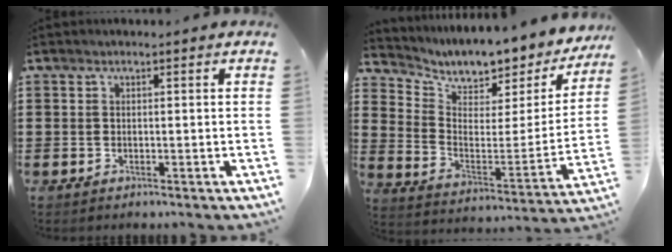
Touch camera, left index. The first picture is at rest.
{"total": 6.4, "force": [5.9, 1.7, 1.5], "torque": [-0.050, -0.059, 0.097]}